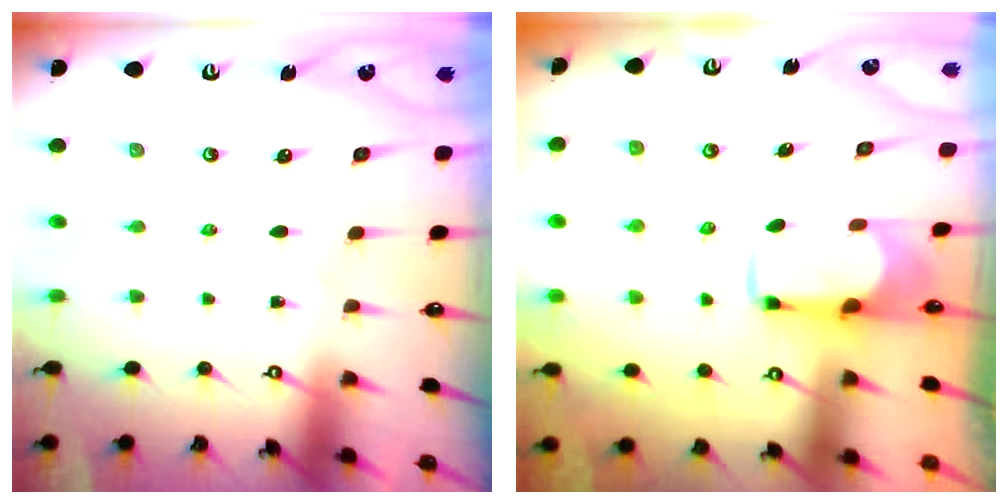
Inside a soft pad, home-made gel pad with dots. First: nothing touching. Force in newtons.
{"total": 1.7, "press": 1.6, "slide": 0.6}